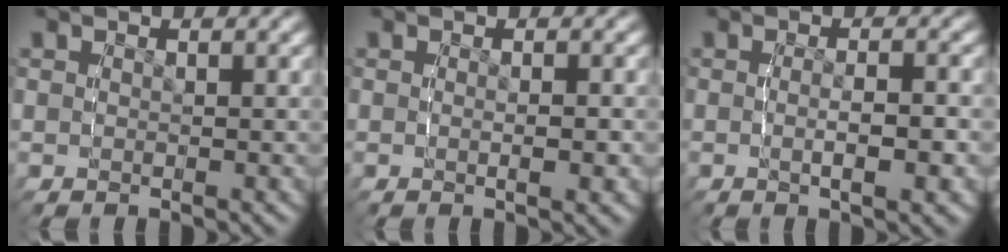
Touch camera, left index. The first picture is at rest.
{"total": 1.1, "force": [-0.3, 0.0, 1.0], "torque": [-0.020, -0.003, -0.005]}
{"total": 2.5, "force": [-1.0, 0.5, 2.3], "torque": [-0.039, -0.003, -0.018]}